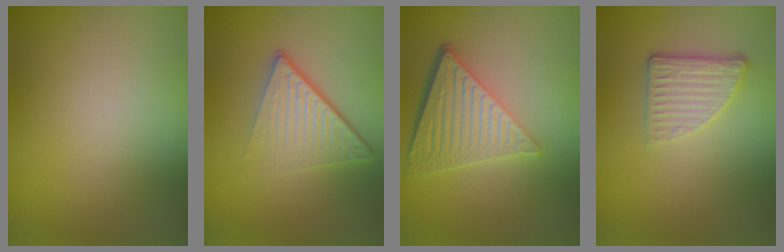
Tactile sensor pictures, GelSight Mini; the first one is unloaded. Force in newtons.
{"total": 5.0, "press": 3.0, "slide": 4.0}
{"total": 5.8, "press": 4.2, "slide": 4.0}
{"total": 2.7, "press": 2.3, "slide": 1.4}